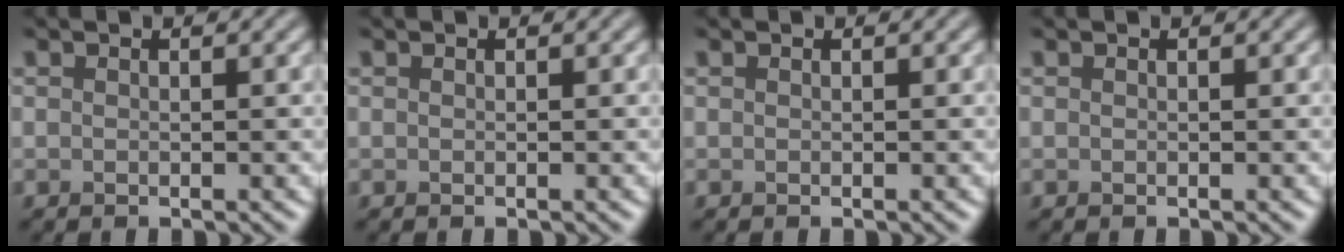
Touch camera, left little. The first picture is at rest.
{"total": 0.0}
{"total": 0.0}
{"total": 0.0}